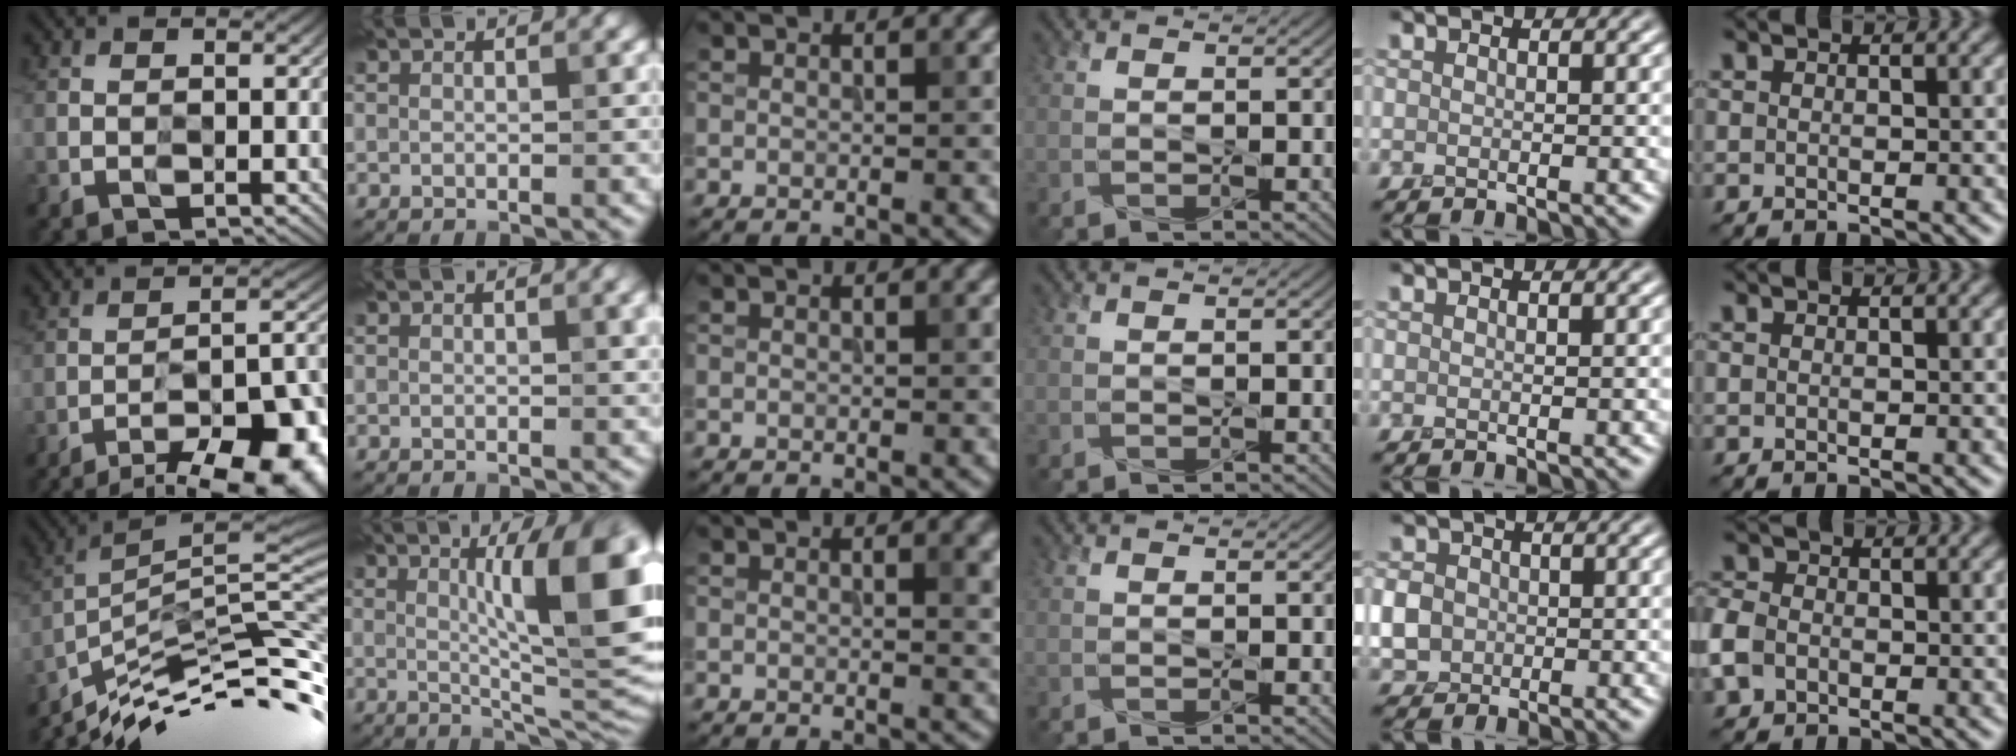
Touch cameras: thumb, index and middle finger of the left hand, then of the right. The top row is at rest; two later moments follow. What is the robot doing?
{"motion": "press", "object": "syringe"}